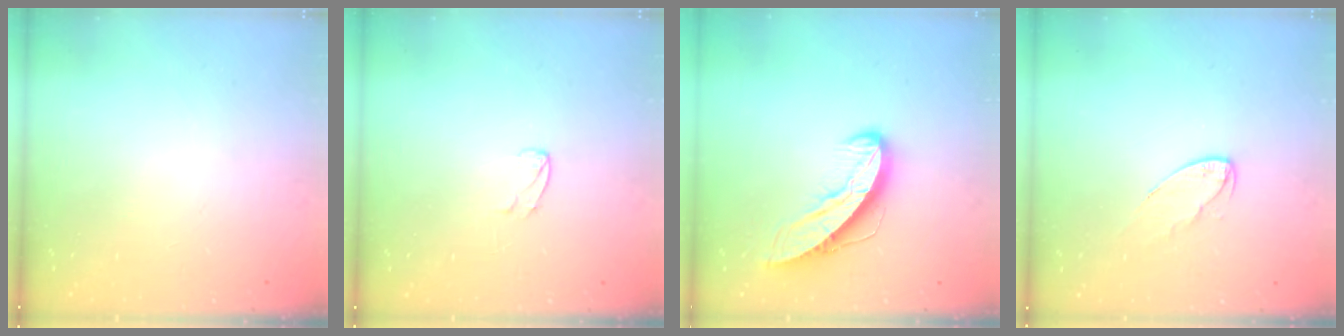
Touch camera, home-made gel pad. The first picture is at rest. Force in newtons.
{"total": 3.3, "press": 3.3, "slide": 0.3}
{"total": 9.1, "press": 9.0, "slide": 1.1}
{"total": 5.7, "press": 5.7, "slide": 0.5}